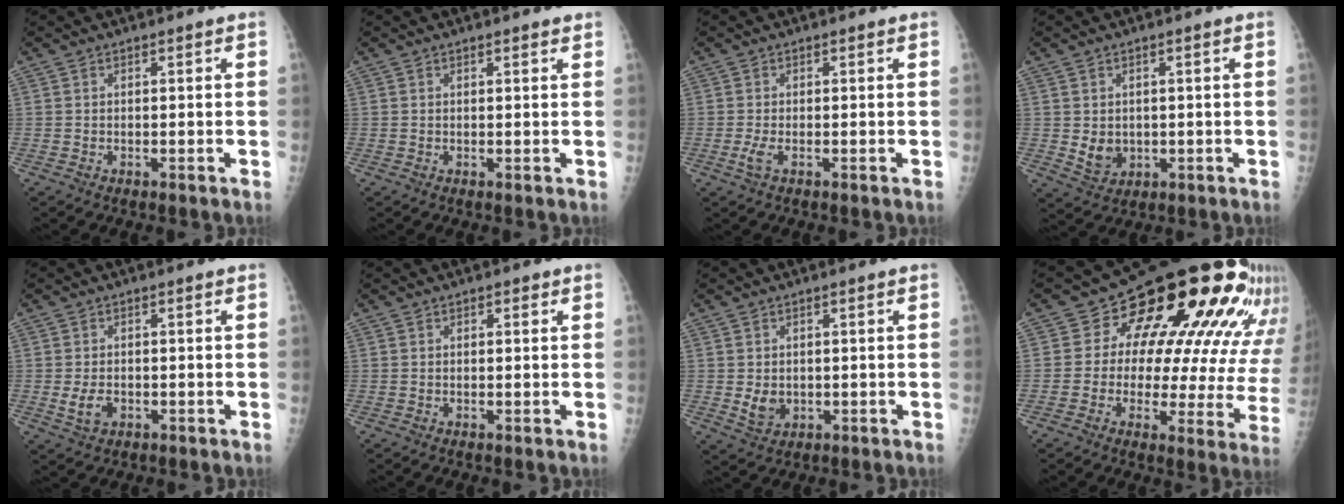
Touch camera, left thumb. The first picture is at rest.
{"total": 1.2, "force": [1.0, 0.3, 0.7], "torque": [-0.007, -0.001, 0.011]}
{"total": 2.0, "force": [-0.4, 0.6, 1.8], "torque": [-0.042, -0.003, -0.009]}
{"total": 4.2, "force": [0.1, 3.5, 2.3], "torque": [-0.025, -0.007, 0.016]}
{"total": 3.3, "force": [-0.8, 2.2, 2.4], "torque": [-0.044, -0.001, -0.009]}
{"total": 1.0, "force": [0.5, 0.5, 0.7], "torque": [-0.005, 0.000, 0.004]}
{"total": 3.6, "force": [-0.1, 2.8, 2.2], "torque": [-0.028, -0.005, 0.010]}
{"total": 22.8, "force": [13.5, 11.1, 14.7], "torque": [-0.150, -0.037, 0.153]}